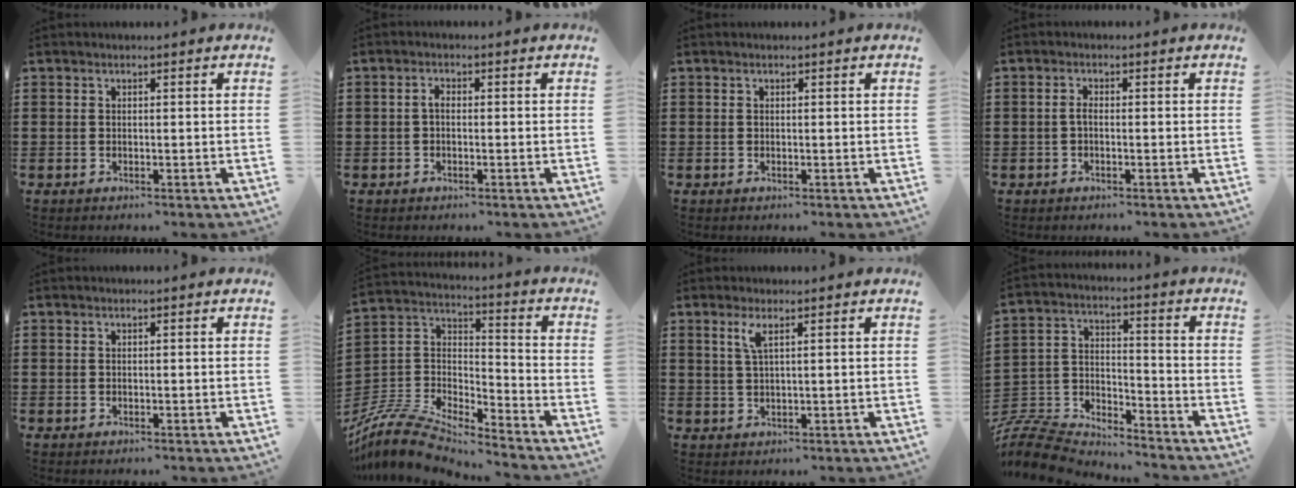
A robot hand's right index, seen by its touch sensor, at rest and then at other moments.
{"total": 1.3, "force": [-0.3, 0.5, 1.1], "torque": [-0.022, 0.001, -0.007]}
{"total": 0.0}
{"total": 1.2, "force": [-0.5, 0.4, 1.1], "torque": [-0.029, -0.003, -0.011]}
{"total": 0.0}
{"total": 8.9, "force": [-8.3, 1.9, 2.7], "torque": [-0.073, 0.004, -0.170]}
{"total": 2.4, "force": [1.2, 0.3, 2.1], "torque": [-0.045, 0.001, 0.019]}
{"total": 8.3, "force": [-7.9, 1.9, 1.4], "torque": [-0.052, 0.002, -0.165]}